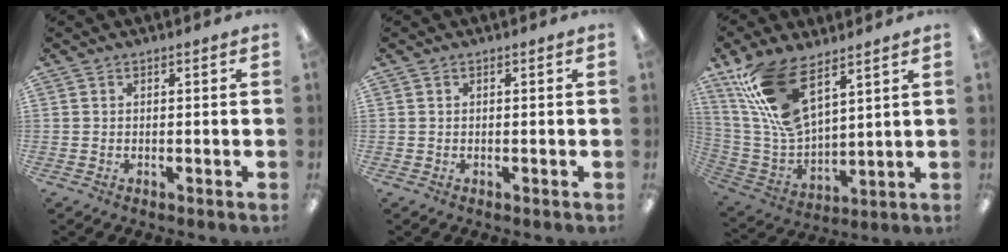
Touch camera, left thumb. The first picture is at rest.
{"total": 0.0}
{"total": 18.5, "force": [10.9, 8.5, 12.2], "torque": [-0.277, -0.035, 0.200]}